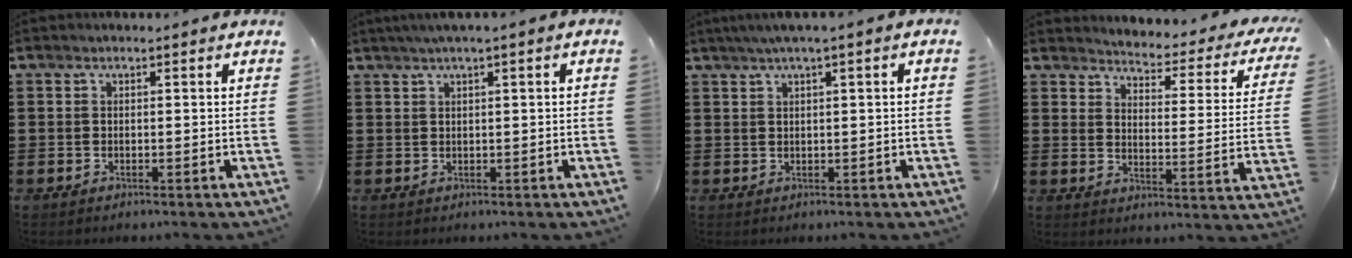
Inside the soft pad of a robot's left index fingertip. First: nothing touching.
{"total": 1.4, "force": [0.5, -0.1, 1.3], "torque": [-0.023, -0.003, 0.009]}
{"total": 1.9, "force": [0.6, -0.1, 1.8], "torque": [-0.032, -0.001, 0.010]}
{"total": 3.0, "force": [2.9, 0.1, 0.6], "torque": [-0.024, -0.034, 0.040]}